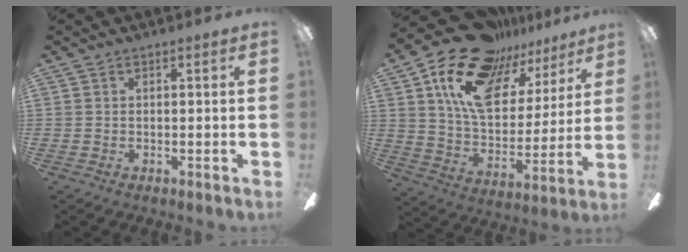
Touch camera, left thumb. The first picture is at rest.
{"total": 21.1, "force": [12.8, 11.5, 12.1], "torque": [-0.222, -0.067, 0.228]}